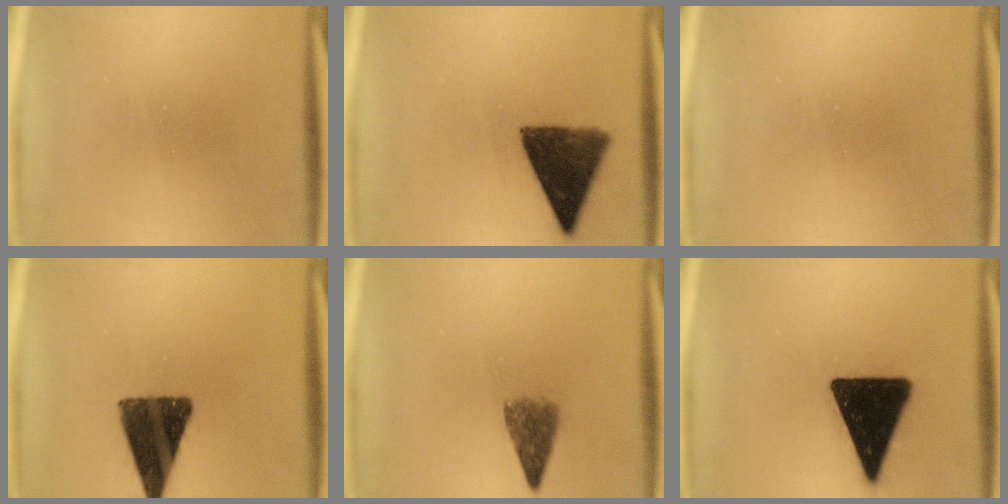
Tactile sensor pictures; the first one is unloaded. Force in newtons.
{"total": 11.3}
{"total": 0.0}
{"total": 14.2}
{"total": 4.1}
{"total": 18.5}